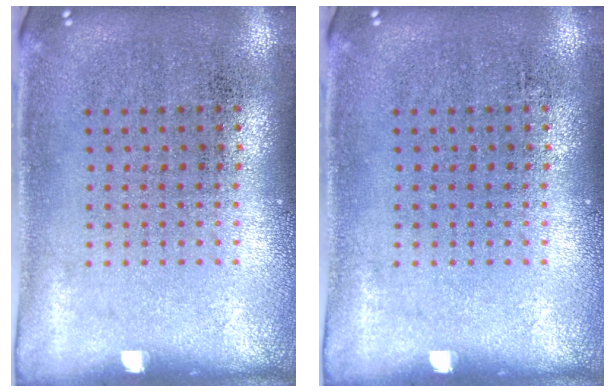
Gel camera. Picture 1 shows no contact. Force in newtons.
{"total": 0.0}